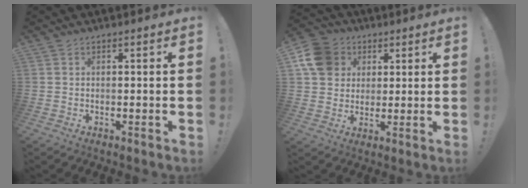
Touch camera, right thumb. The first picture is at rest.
{"total": 12.7, "force": [4.2, 11.0, 4.8], "torque": [-0.067, -0.013, 0.084]}